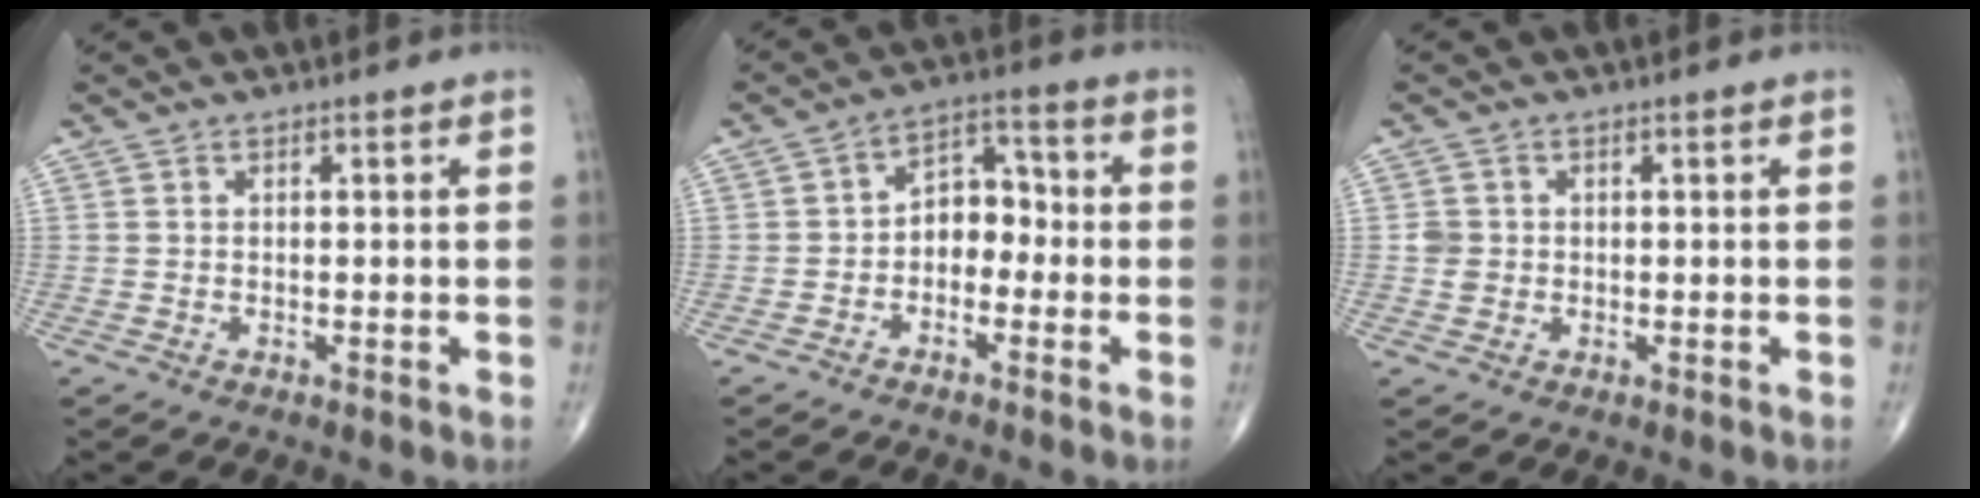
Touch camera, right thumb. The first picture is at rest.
{"total": 6.6, "force": [-1.6, 4.8, 4.3], "torque": [-0.035, 0.039, -0.044]}
{"total": 2.2, "force": [-0.1, 2.1, 0.7], "torque": [0.000, 0.005, 0.000]}